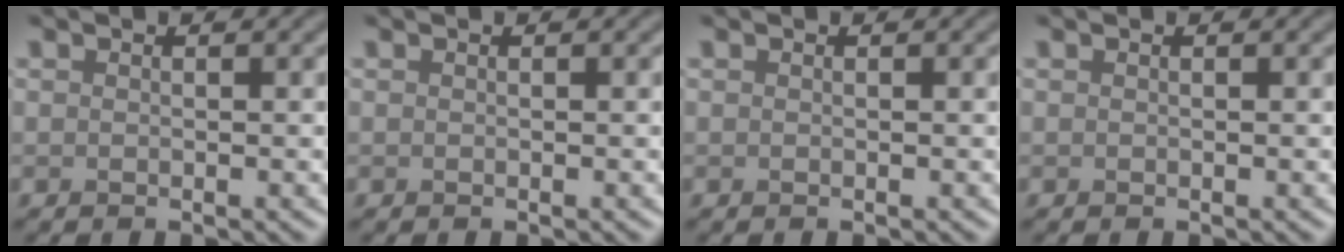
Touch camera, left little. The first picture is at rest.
{"total": 0.0}
{"total": 0.0}
{"total": 0.0}